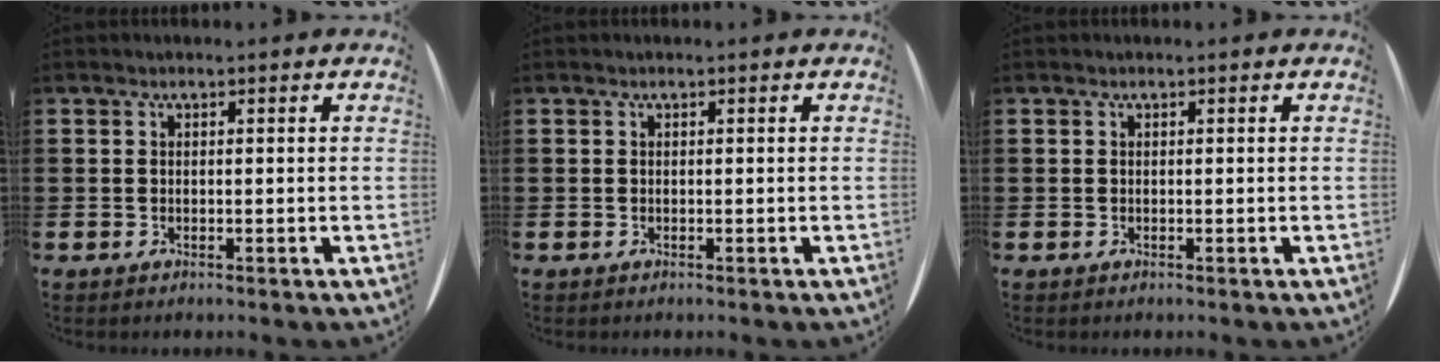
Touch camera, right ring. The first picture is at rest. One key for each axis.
{"total": 0.0}
{"total": 0.0}